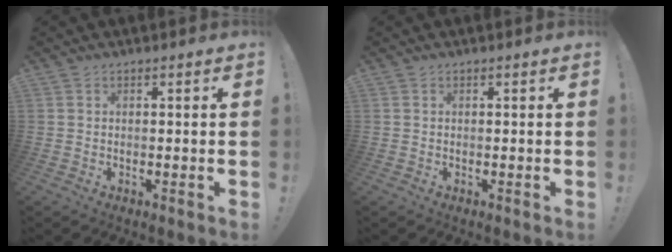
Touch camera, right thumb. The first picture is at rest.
{"total": 0.0}